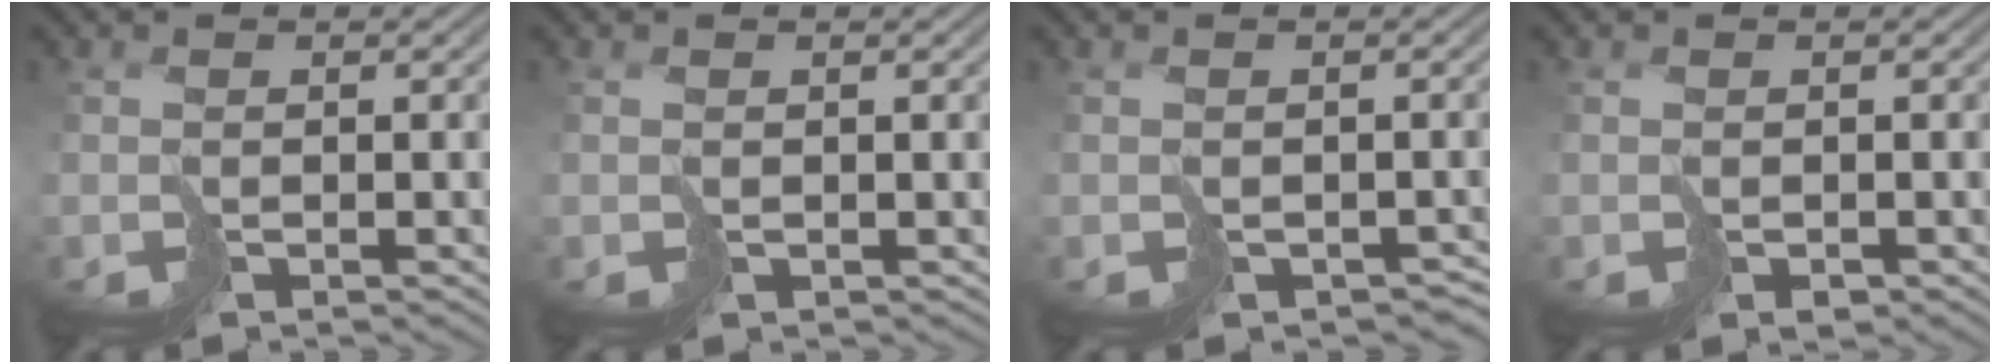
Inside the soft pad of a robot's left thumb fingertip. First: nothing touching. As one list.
[{"total": 0.6, "force": [0.1, 0.5, 0.1], "torque": [-0.006, -0.002, 0.007]}, {"total": 2.7, "force": [-1.7, 1.6, 1.3], "torque": [-0.018, -0.011, -0.014]}, {"total": 0.8, "force": [-0.4, 0.6, 0.3], "torque": [-0.007, -0.003, -0.005]}]